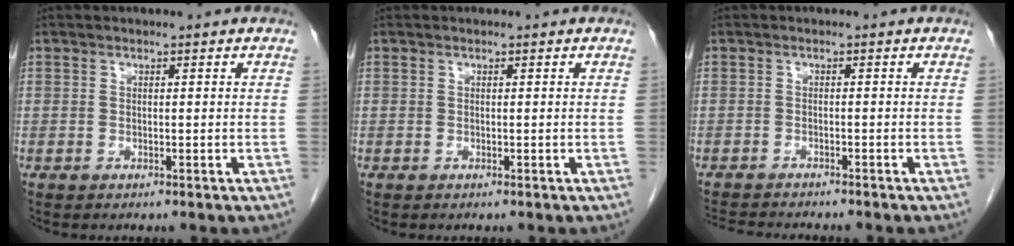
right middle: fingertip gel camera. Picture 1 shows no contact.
{"total": 0.0}
{"total": 7.4, "force": [-6.9, 0.9, 2.7], "torque": [-0.039, -0.008, -0.103]}